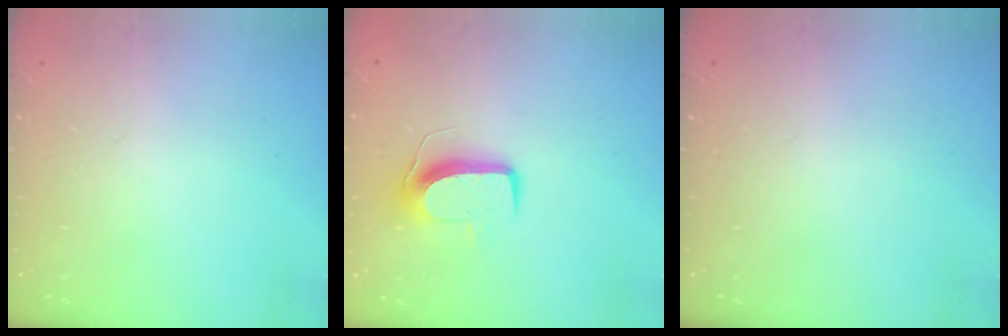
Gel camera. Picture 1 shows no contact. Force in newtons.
{"total": 9.2, "press": 9.2, "slide": 0.4}
{"total": 0.0}